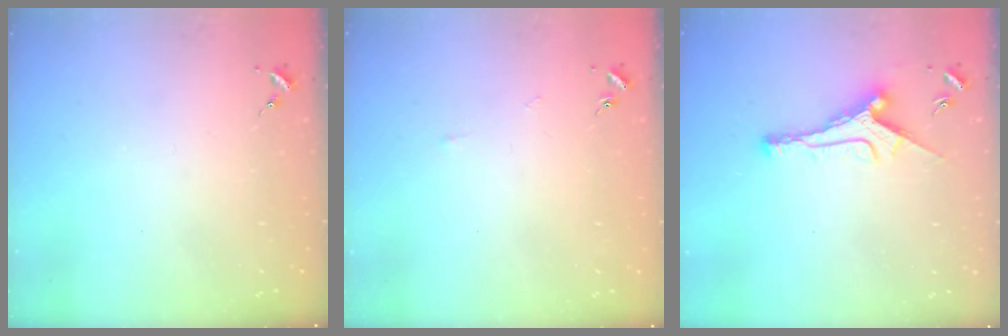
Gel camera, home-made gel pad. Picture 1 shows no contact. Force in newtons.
{"total": 1.7, "press": 1.7, "slide": 0.3}
{"total": 10.4, "press": 10.4, "slide": 0.4}